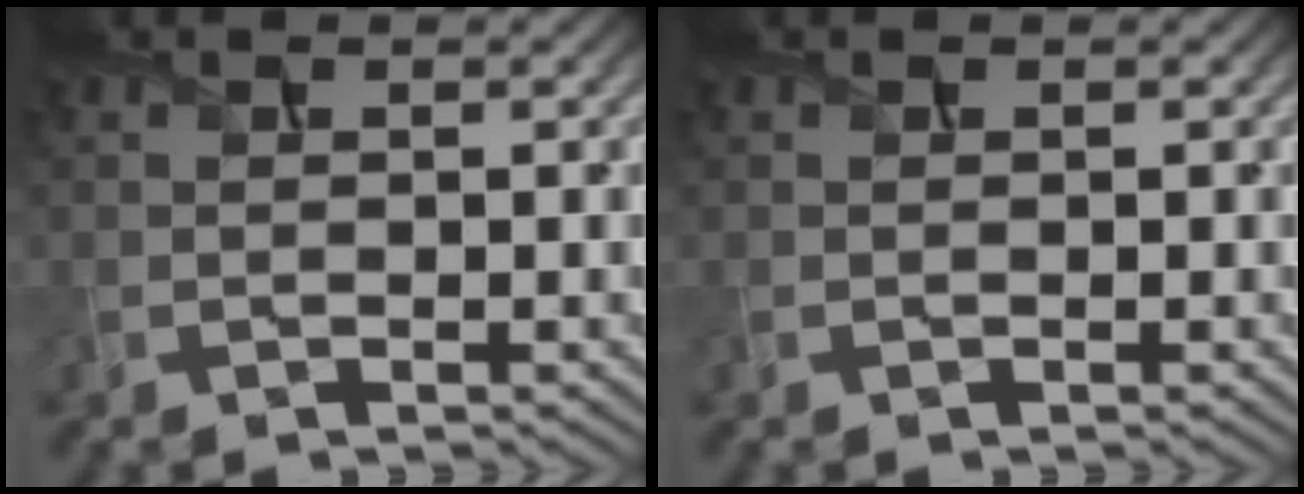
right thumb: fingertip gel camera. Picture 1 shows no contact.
{"total": 0.0}